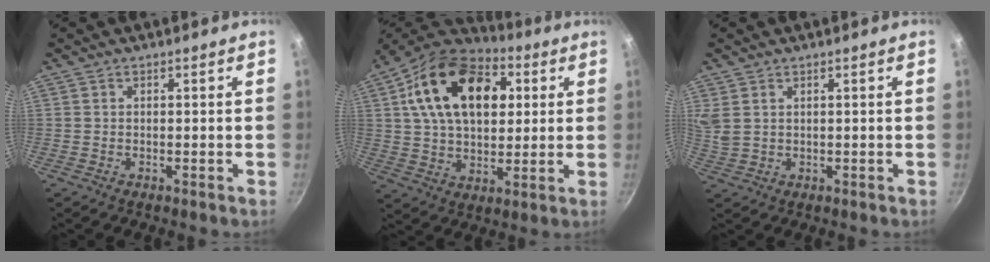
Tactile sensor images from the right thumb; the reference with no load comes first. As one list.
[{"total": 22.2, "force": [6.0, 14.3, 15.8], "torque": [-0.240, 0.006, 0.087]}, {"total": 4.0, "force": [1.9, 2.6, 2.3], "torque": [-0.042, -0.003, 0.046]}]